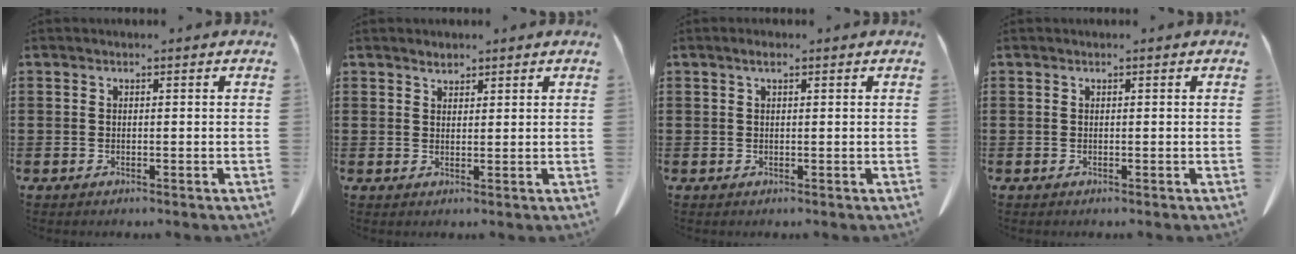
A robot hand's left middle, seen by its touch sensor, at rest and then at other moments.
{"total": 1.6, "force": [1.5, 0.6, 0.4], "torque": [-0.010, -0.001, 0.030]}
{"total": 1.1, "force": [0.7, 0.3, 0.8], "torque": [-0.017, 0.000, 0.012]}
{"total": 0.0}